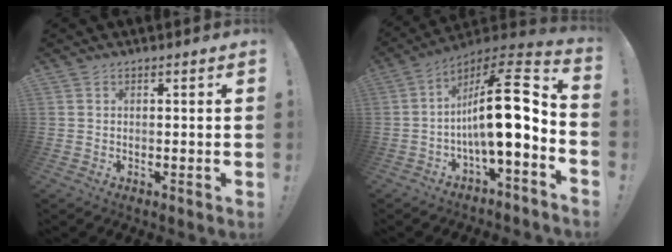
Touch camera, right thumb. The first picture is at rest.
{"total": 19.0, "force": [-0.3, 5.3, 18.2], "torque": [-0.289, -0.005, -0.008]}